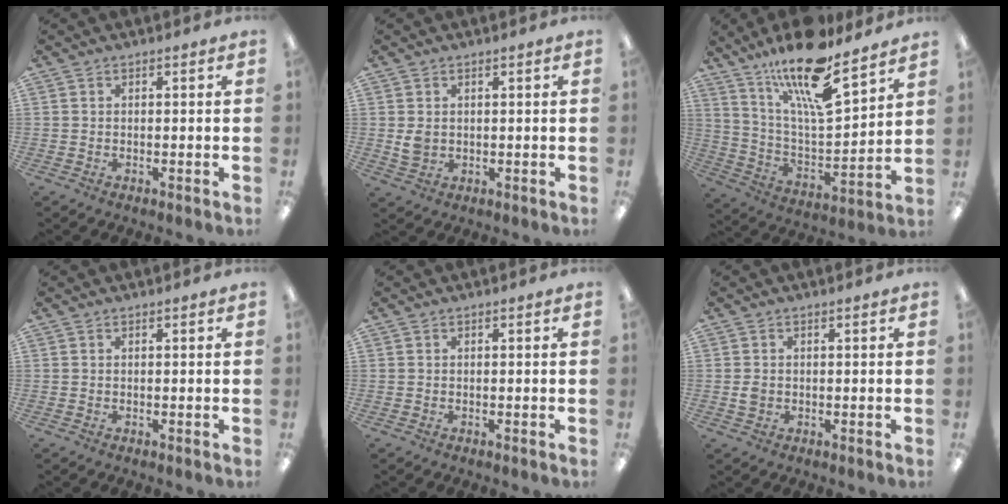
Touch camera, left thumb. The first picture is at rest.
{"total": 2.8, "force": [0.8, 2.2, 1.5], "torque": [-0.023, 0.000, 0.013]}
{"total": 19.5, "force": [14.8, 5.0, 11.6], "torque": [-0.210, -0.093, 0.251]}
{"total": 0.0}
{"total": 0.0}
{"total": 1.6, "force": [0.0, 1.3, 0.9], "torque": [-0.017, 0.005, -0.002]}